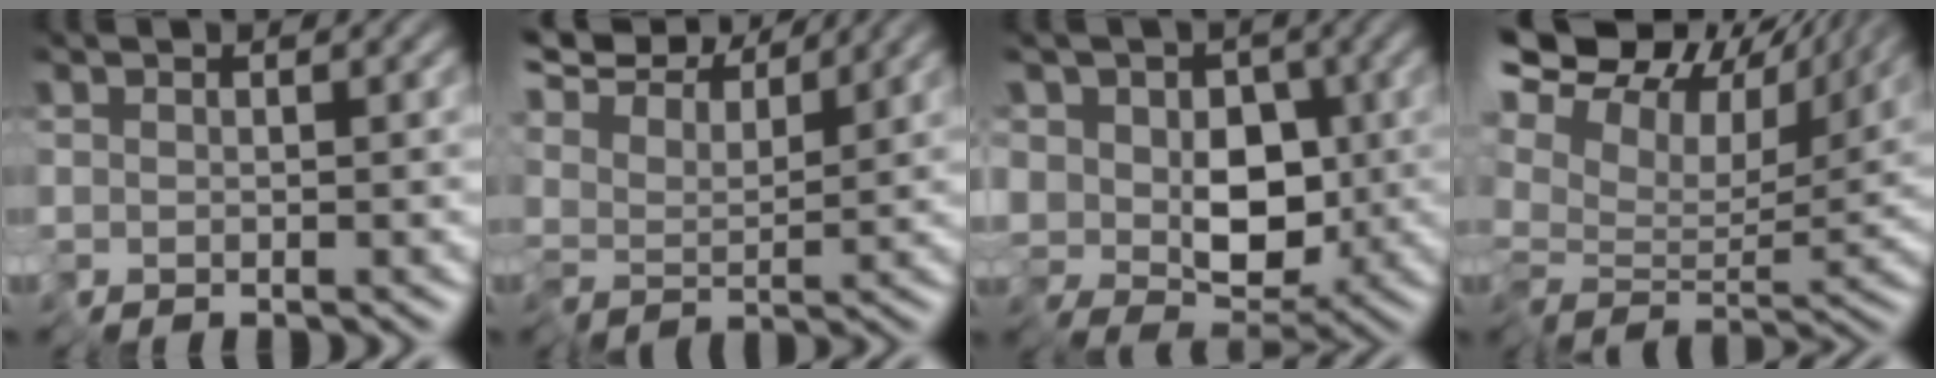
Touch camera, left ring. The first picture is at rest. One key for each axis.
{"total": 7.2, "fx": 6.2, "fy": 2.0, "fz": 2.9, "tx": -0.082, "ty": 0.022, "tz": 0.095}
{"total": 7.9, "fx": 2.7, "fy": 6.1, "fz": 4.2, "tx": -0.071, "ty": 0.019, "tz": 0.032}
{"total": 11.9, "fx": 8.2, "fy": 5.7, "fz": 6.5, "tx": -0.172, "ty": 0.037, "tz": 0.140}